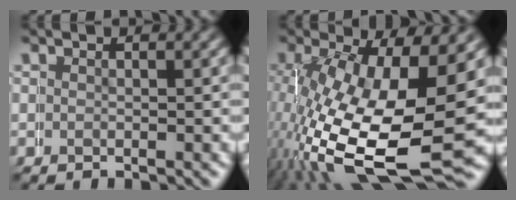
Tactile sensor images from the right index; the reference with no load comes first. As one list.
[{"total": 11.8, "force": [-1.6, 6.0, 10.0], "torque": [-0.217, -0.063, 0.015]}]